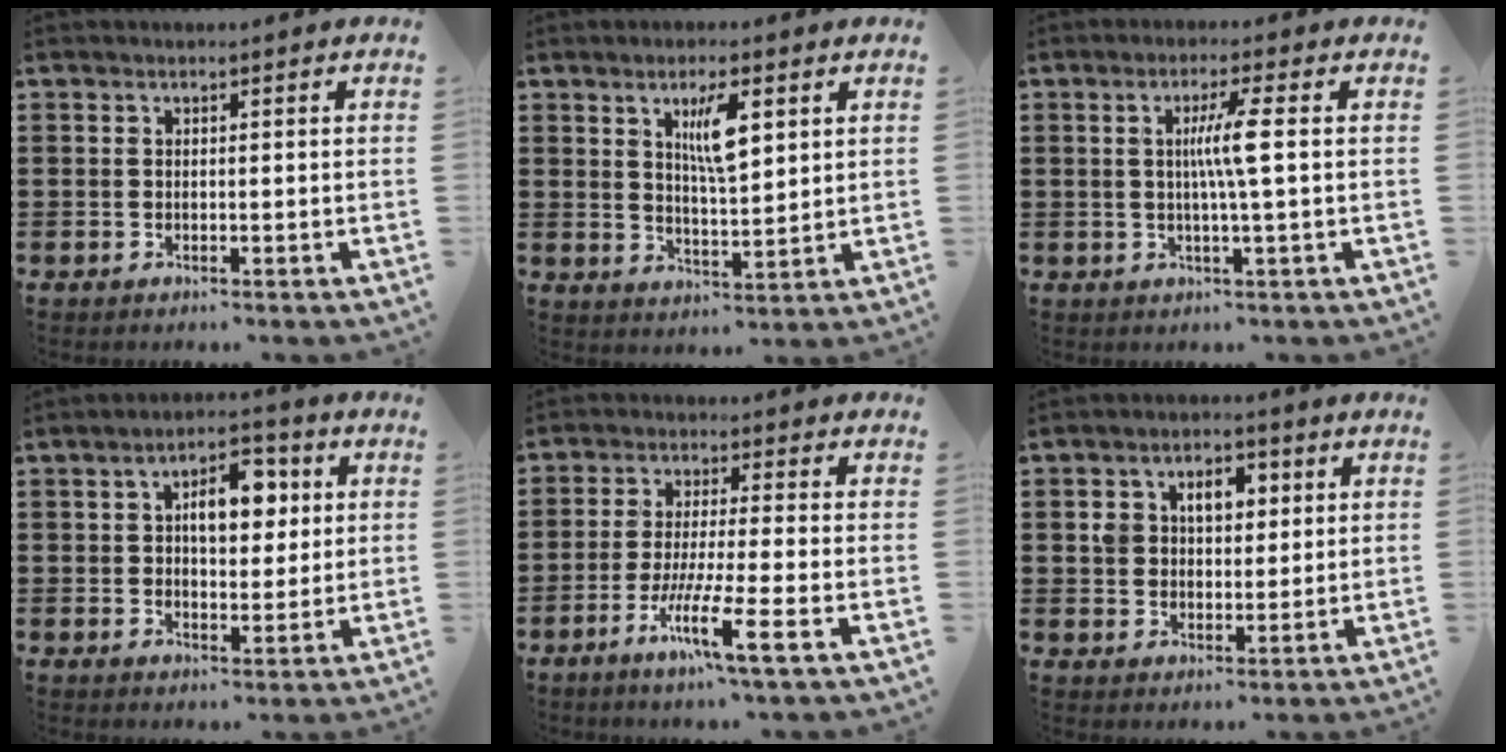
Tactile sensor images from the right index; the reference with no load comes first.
{"total": 6.1, "force": [2.6, 1.8, 5.2], "torque": [-0.094, 0.002, 0.039]}
{"total": 4.9, "force": [0.5, -0.4, 4.8], "torque": [-0.091, -0.005, 0.002]}
{"total": 7.2, "force": [1.7, 3.9, 5.7], "torque": [-0.082, -0.001, 0.016]}
{"total": 8.6, "force": [-4.3, 0.5, 7.4], "torque": [-0.140, -0.008, -0.080]}
{"total": 5.4, "force": [1.4, 4.1, 3.2], "torque": [-0.072, 0.015, 0.019]}